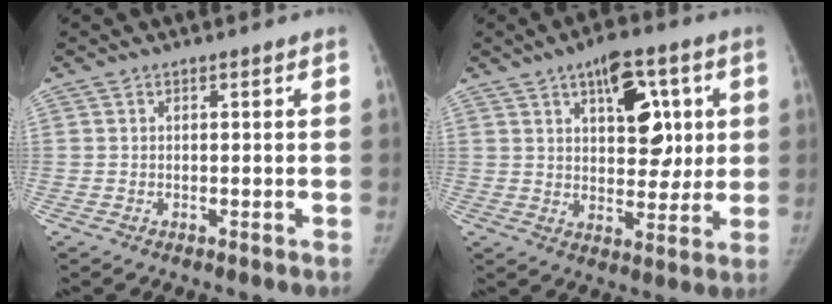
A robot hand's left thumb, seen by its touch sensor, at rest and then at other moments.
{"total": 12.8, "force": [4.4, 7.1, 9.6], "torque": [-0.094, -0.013, 0.066]}